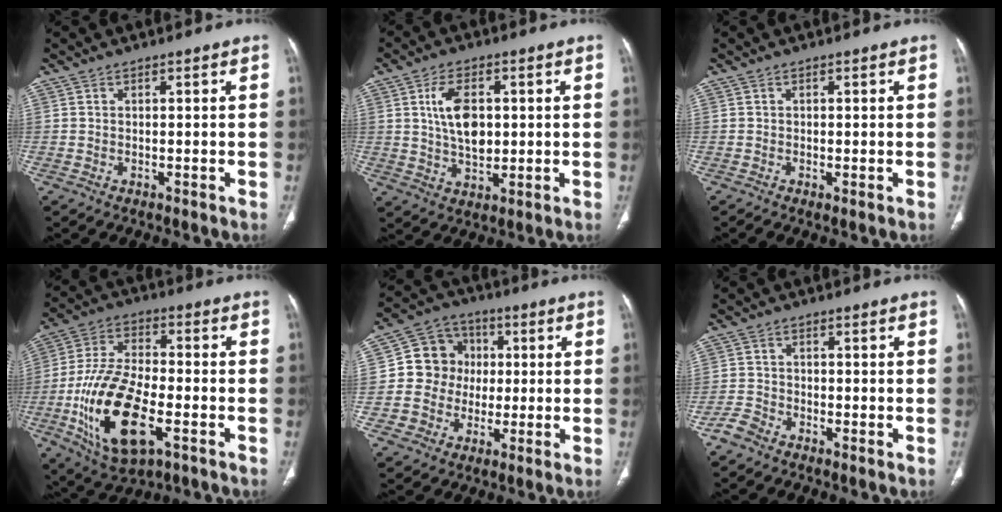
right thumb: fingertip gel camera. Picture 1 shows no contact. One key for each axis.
{"total": 8.5, "fx": 1.5, "fy": 5.0, "fz": 6.8, "tx": -0.111, "ty": -0.005, "tz": 0.031}
{"total": 0.8, "fx": -0.3, "fy": 0.1, "fz": 0.8, "tx": -0.018, "ty": -0.006, "tz": -0.008}
{"total": 19.6, "fx": -6.3, "fy": 9.0, "fz": 16.3, "tx": -0.319, "ty": 0.010, "tz": -0.105}
{"total": 11.5, "fx": 0.3, "fy": 10.8, "fz": 3.8, "tx": -0.024, "ty": 0.025, "tz": 0.002}
{"total": 2.5, "fx": -2.2, "fy": 1.0, "fz": 0.5, "tx": -0.010, "ty": 0.000, "tz": -0.051}